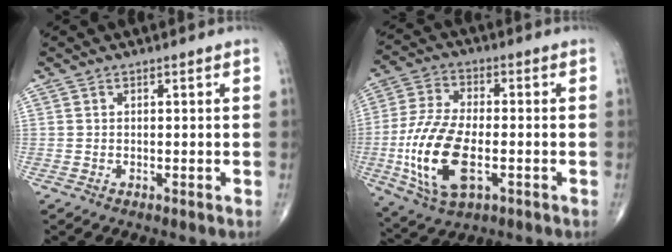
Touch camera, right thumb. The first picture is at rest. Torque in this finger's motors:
{"motor_torque": [1.81, 1.78, 1.67, -0.20, 0.65]}